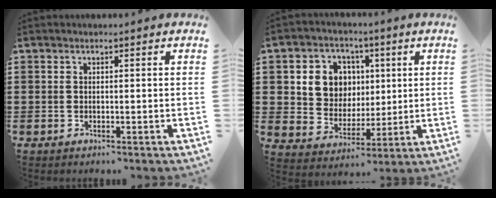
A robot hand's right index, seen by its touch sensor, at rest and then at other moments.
{"total": 8.1, "force": [2.1, 7.4, 2.6], "torque": [-0.072, 0.009, 0.038]}